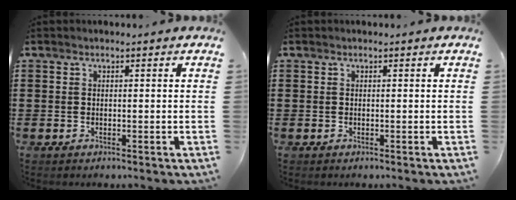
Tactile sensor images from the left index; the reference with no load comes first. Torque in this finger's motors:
{"motor_torque": [0.00, 0.00, 0.00, 0.00]}